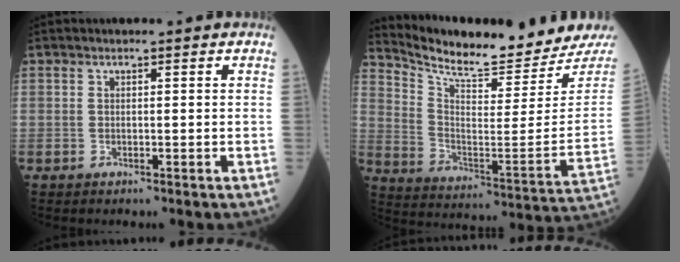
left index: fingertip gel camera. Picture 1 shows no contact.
{"total": 18.3, "force": [17.7, 0.9, 4.6], "torque": [-0.099, -0.090, 0.259]}